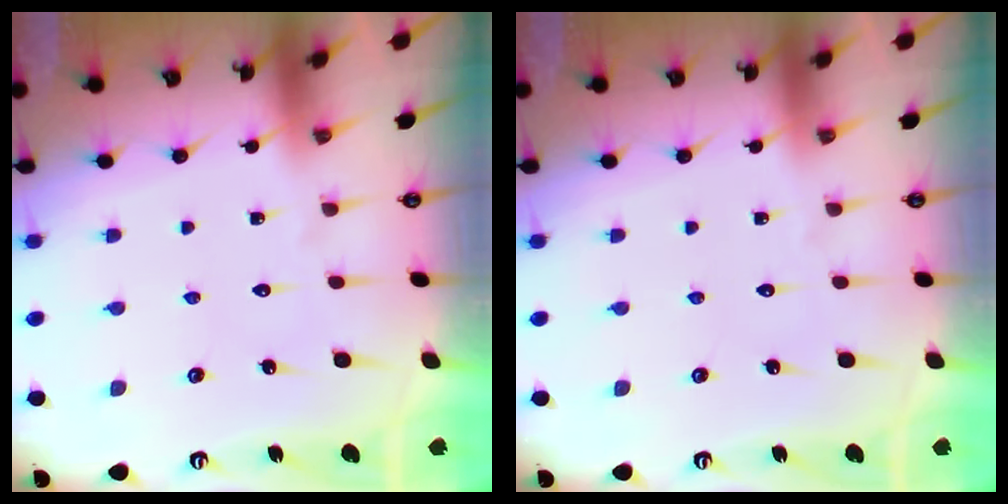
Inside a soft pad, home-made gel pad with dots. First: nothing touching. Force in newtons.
{"total": 0.0}